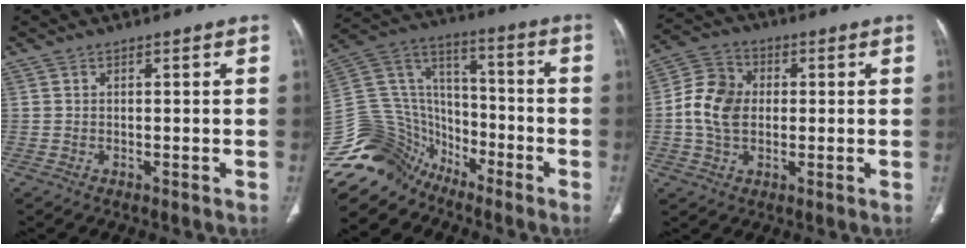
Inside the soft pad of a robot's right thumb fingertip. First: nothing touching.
{"total": 18.0, "force": [-14.1, 10.8, 2.9], "torque": [-0.057, 0.115, -0.263]}
{"total": 9.2, "force": [-0.2, 7.1, 5.8], "torque": [-0.101, 0.018, -0.011]}